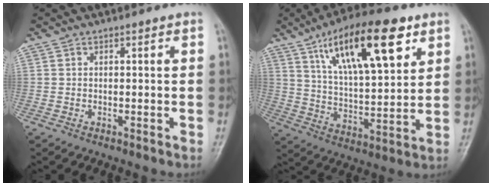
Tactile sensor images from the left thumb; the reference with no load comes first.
{"total": 20.3, "force": [10.2, 7.2, 16.0], "torque": [-0.235, -0.030, 0.176]}